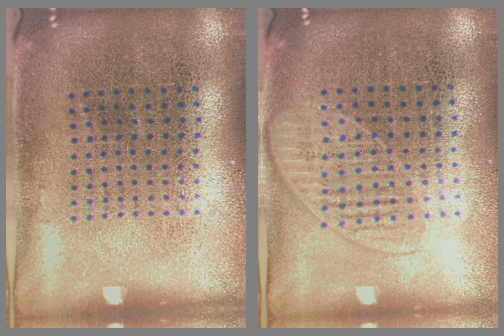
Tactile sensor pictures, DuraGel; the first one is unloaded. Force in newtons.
{"total": 1.4, "press": 1.3, "slide": 0.7}